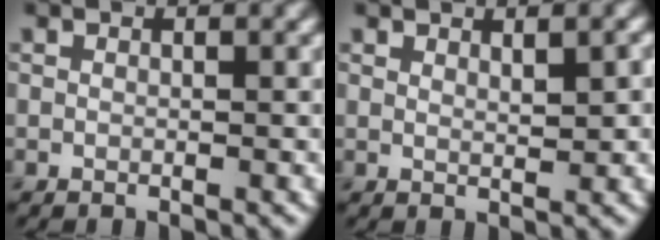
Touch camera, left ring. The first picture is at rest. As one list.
[{"total": 1.7, "force": [1.0, 0.4, 1.4], "torque": [-0.021, -0.001, 0.018]}]